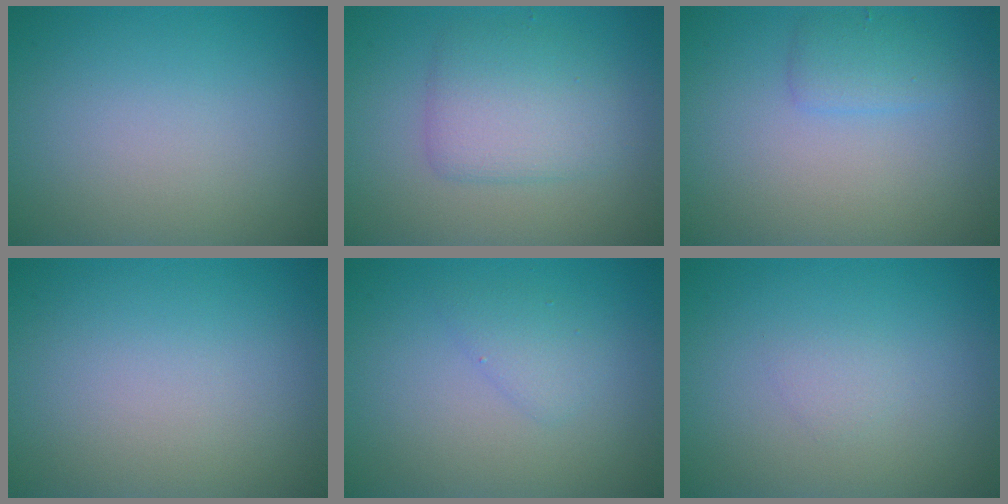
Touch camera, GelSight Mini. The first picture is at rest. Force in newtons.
{"total": 3.8, "press": 3.8, "slide": 0.2}
{"total": 1.7, "press": 1.7, "slide": 0.1}
{"total": 0.0}
{"total": 1.5, "press": 1.5, "slide": 0.1}
{"total": 0.8, "press": 0.8, "slide": 0.1}